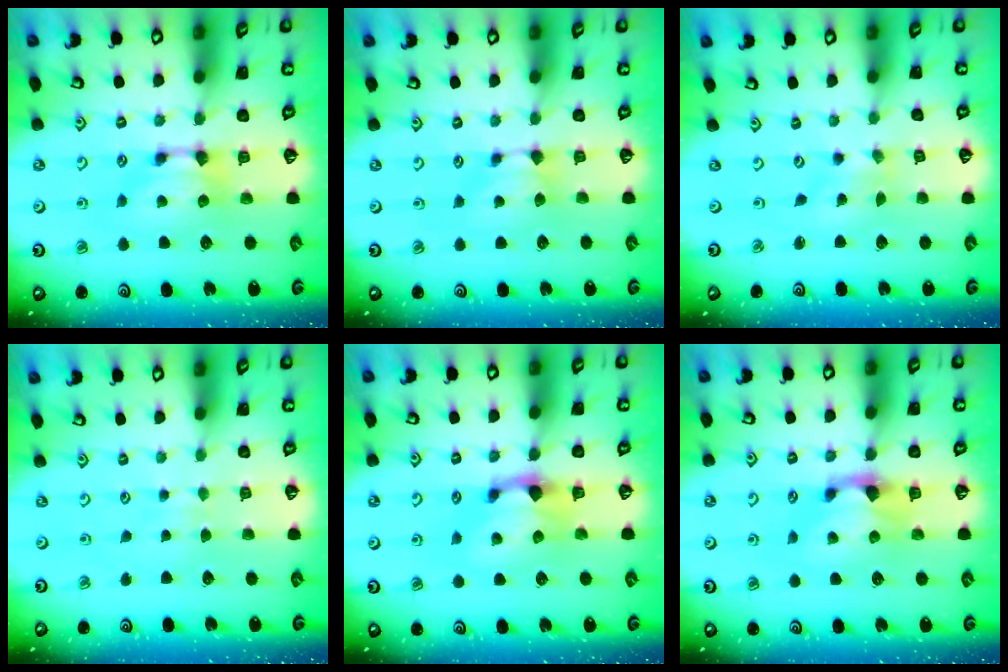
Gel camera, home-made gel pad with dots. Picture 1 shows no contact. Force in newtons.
{"total": 1.1, "press": 0.7, "slide": 0.8}
{"total": 3.9, "press": 3.8, "slide": 0.8}
{"total": 3.6, "press": 3.6, "slide": 0.4}
{"total": 1.4, "press": 0.8, "slide": 1.2}
{"total": 0.7, "press": 0.4, "slide": 0.6}